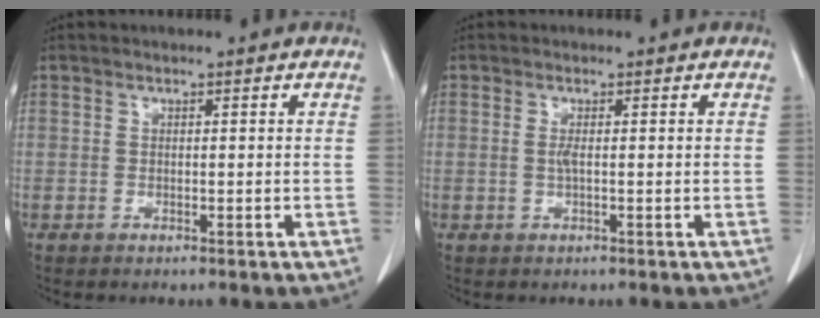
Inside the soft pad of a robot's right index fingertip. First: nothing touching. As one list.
[{"total": 1.1, "force": [0.0, 0.0, 1.1], "torque": [-0.029, -0.002, -0.001]}]